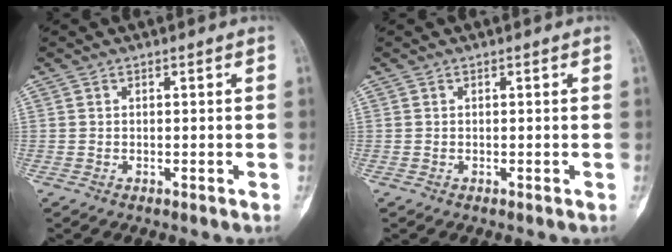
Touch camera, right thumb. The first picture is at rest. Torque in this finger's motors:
{"motor_torque": [0.00, 0.00, 0.03, -0.02, 0.00]}